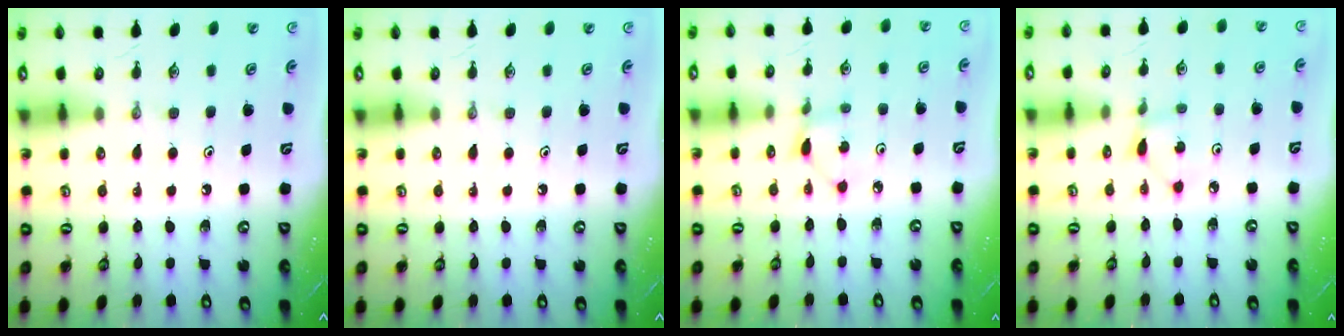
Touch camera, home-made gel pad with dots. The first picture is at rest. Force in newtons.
{"total": 0.0}
{"total": 2.2, "press": 2.2, "slide": 0.3}
{"total": 2.1, "press": 2.0, "slide": 0.3}